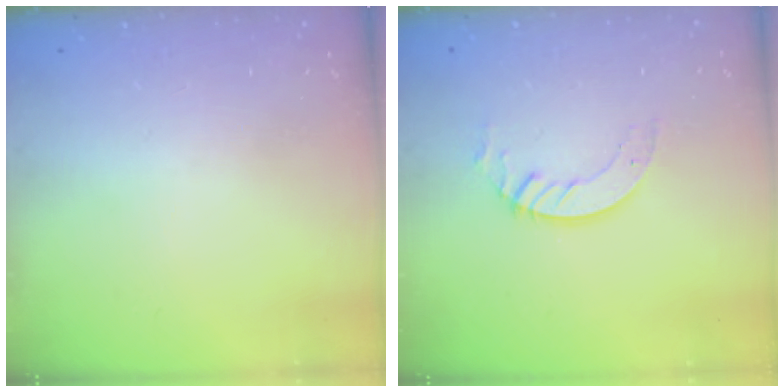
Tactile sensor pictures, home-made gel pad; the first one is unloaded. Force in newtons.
{"total": 2.8, "press": 2.8, "slide": 0.2}